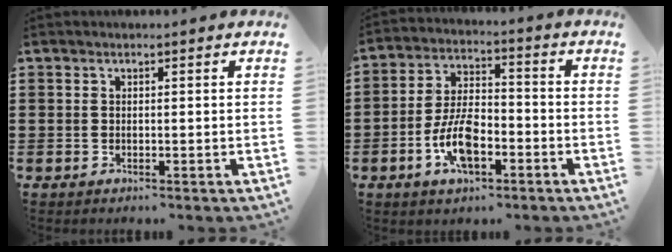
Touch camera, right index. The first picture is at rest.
{"total": 8.5, "force": [-3.4, 4.1, 6.6], "torque": [-0.149, 0.002, -0.067]}